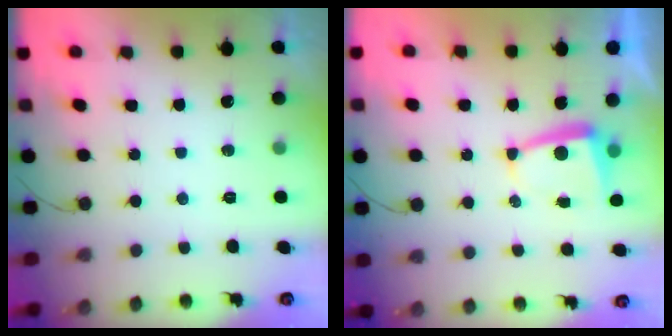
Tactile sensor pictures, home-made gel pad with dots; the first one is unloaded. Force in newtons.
{"total": 4.8, "press": 4.8, "slide": 0.6}